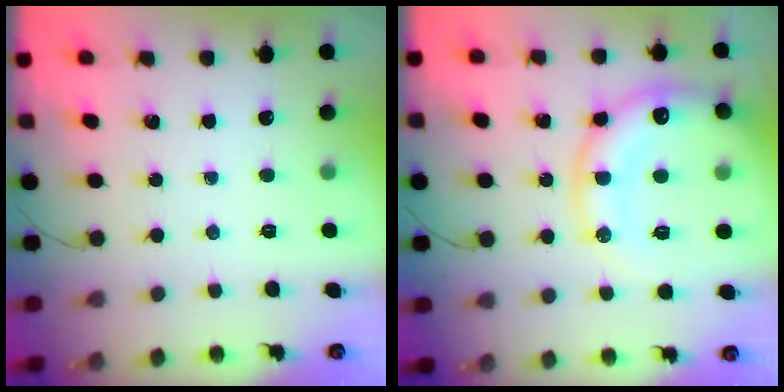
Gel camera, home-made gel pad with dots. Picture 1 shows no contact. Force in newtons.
{"total": 20.1, "press": 19.8, "slide": 3.5}